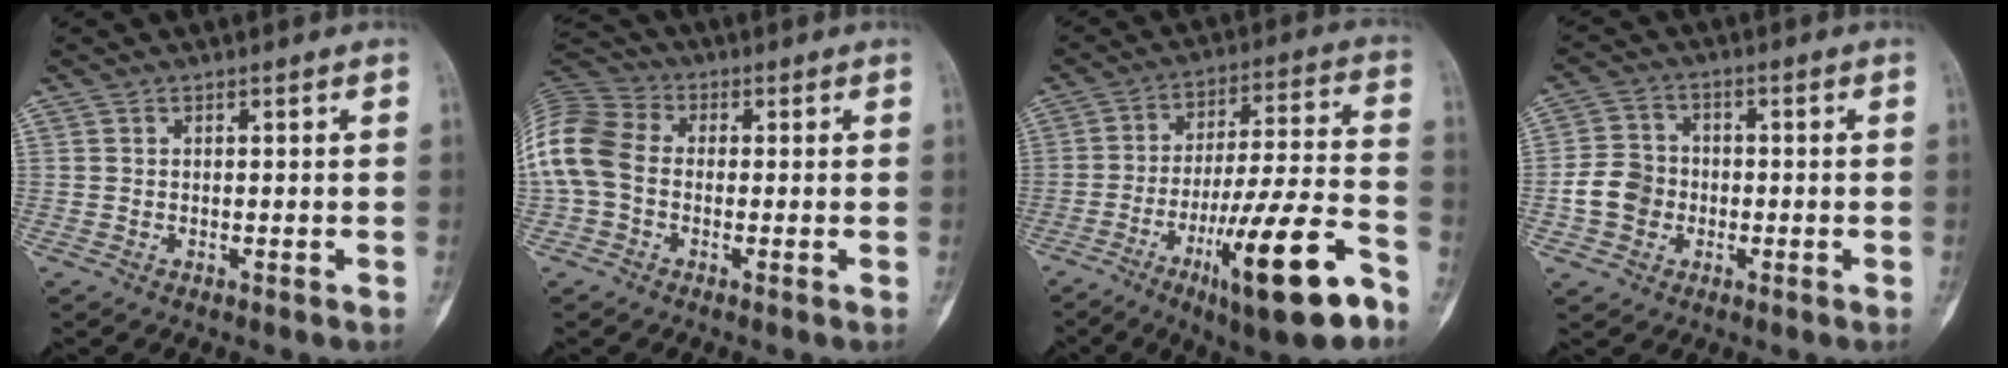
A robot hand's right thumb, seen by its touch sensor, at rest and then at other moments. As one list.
[{"total": 13.2, "force": [-0.7, 9.9, 8.6], "torque": [-0.194, 0.031, -0.022]}, {"total": 20.9, "force": [-10.8, 3.7, 17.5], "torque": [-0.295, 0.045, -0.166]}, {"total": 7.0, "force": [-1.6, 6.1, 3.1], "torque": [-0.042, 0.019, -0.035]}]